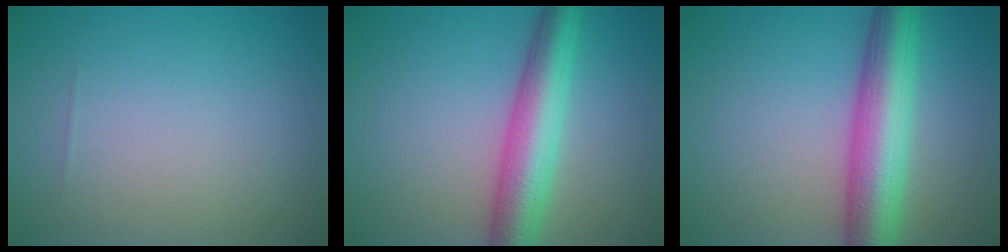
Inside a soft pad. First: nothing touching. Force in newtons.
{"total": 6.4, "press": 6.4, "slide": 0.2}
{"total": 8.1, "press": 8.1, "slide": 0.3}